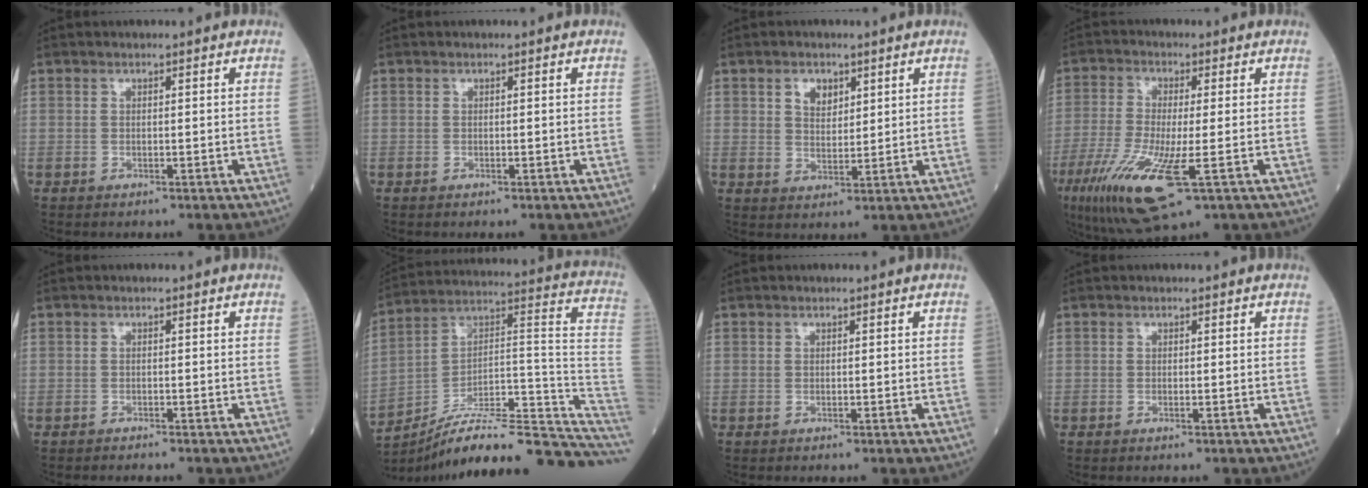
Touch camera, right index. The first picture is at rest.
{"total": 0.0}
{"total": 3.7, "force": [1.9, 2.4, 2.1], "torque": [-0.038, 0.005, 0.037]}
{"total": 13.0, "force": [-4.9, 2.2, 11.8], "torque": [-0.246, -0.041, -0.079]}
{"total": 1.6, "force": [-1.5, 0.0, 0.6], "torque": [-0.010, -0.002, -0.020]}
{"total": 22.8, "force": [-19.6, 2.7, 11.3], "torque": [-0.103, 0.057, -0.293]}
{"total": 0.0}
{"total": 0.0}